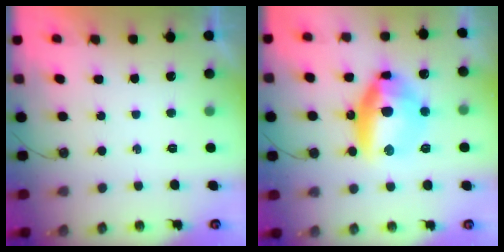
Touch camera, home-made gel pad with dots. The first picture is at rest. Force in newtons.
{"total": 15.4, "press": 15.2, "slide": 2.2}